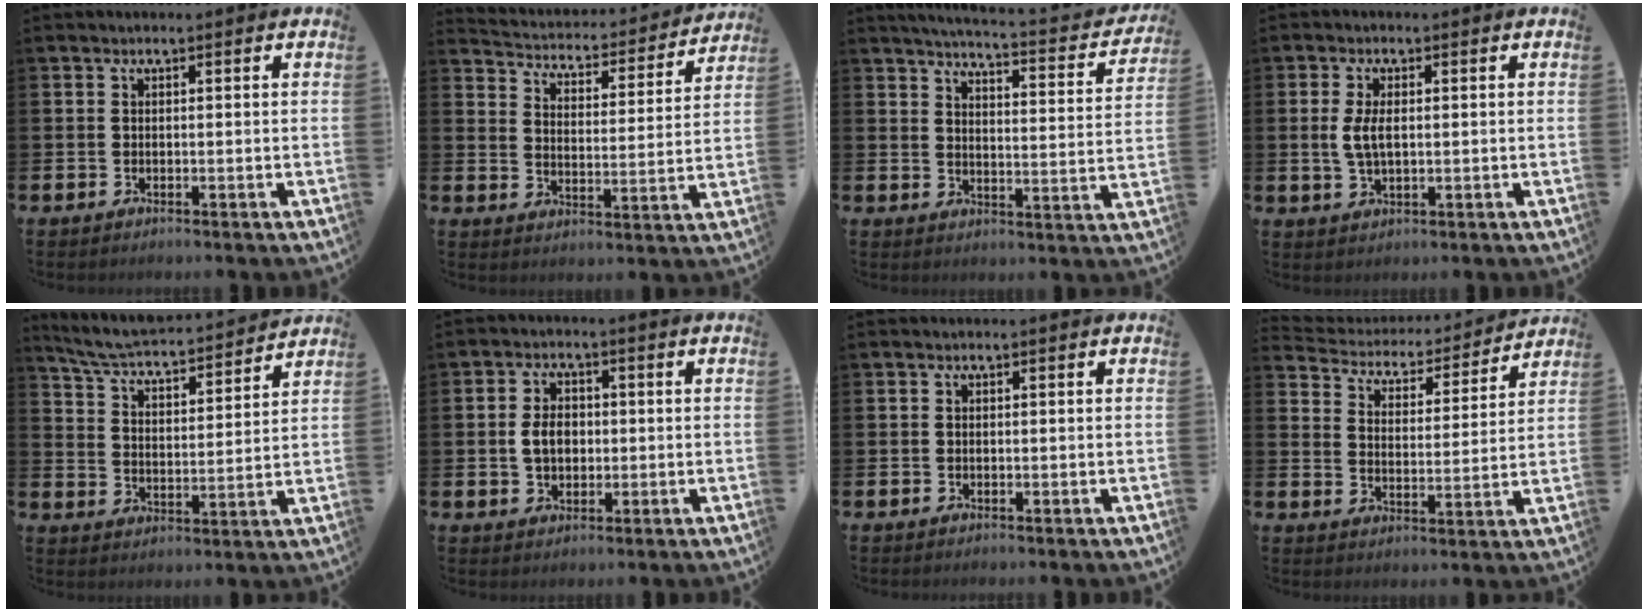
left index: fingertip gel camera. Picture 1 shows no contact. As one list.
[{"total": 4.0, "force": [3.8, 1.1, 0.5], "torque": [-0.034, -0.039, 0.056]}, {"total": 3.7, "force": [3.5, 0.0, 1.1], "torque": [-0.031, -0.038, 0.050]}, {"total": 3.6, "force": [0.5, 1.7, 3.1], "torque": [-0.056, 0.005, 0.006]}, {"total": 5.7, "force": [5.4, 0.5, 1.6], "torque": [-0.057, -0.048, 0.087]}, {"total": 4.0, "force": [0.1, 2.9, 2.7], "torque": [-0.034, 0.003, -0.006]}, {"total": 0.0}, {"total": 4.5, "force": [4.2, 1.4, 0.3], "torque": [-0.035, -0.039, 0.065]}]